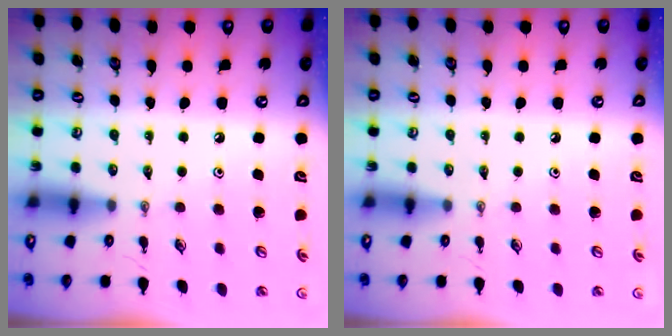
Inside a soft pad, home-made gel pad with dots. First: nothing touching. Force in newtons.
{"total": 0.0}